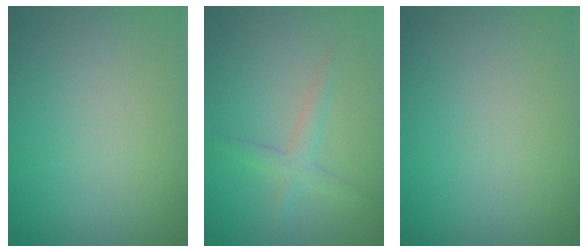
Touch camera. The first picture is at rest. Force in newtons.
{"total": 1.9, "press": 1.9, "slide": 0.0}
{"total": 0.0}